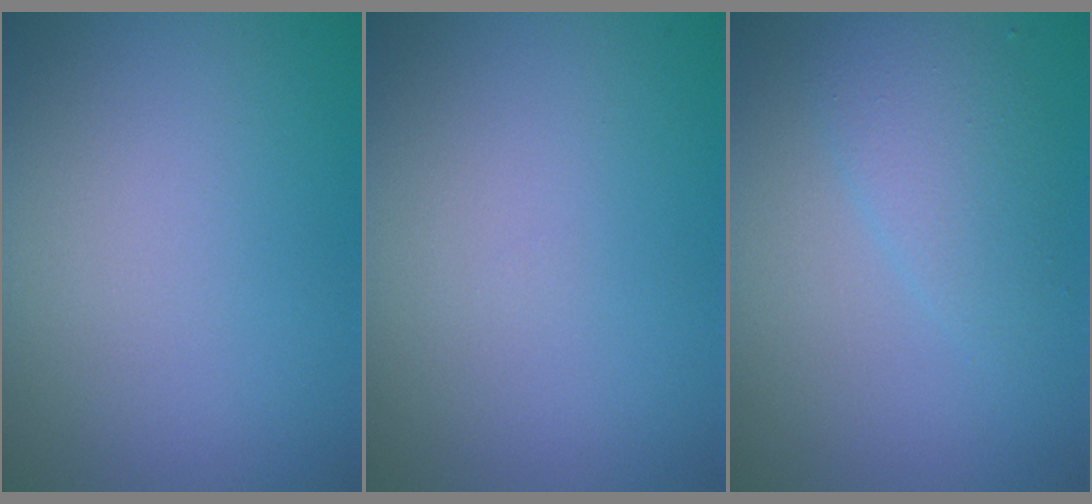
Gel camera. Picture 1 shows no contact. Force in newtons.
{"total": 0.0}
{"total": 2.5, "press": 2.5, "slide": 0.1}